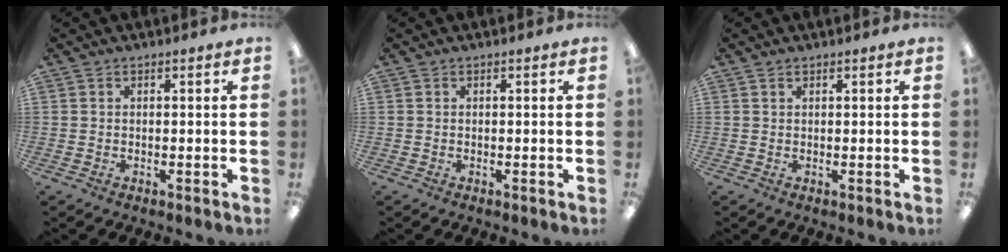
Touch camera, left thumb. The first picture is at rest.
{"total": 0.0}
{"total": 0.7, "force": [0.5, 0.3, 0.4], "torque": [-0.008, 0.001, 0.010]}